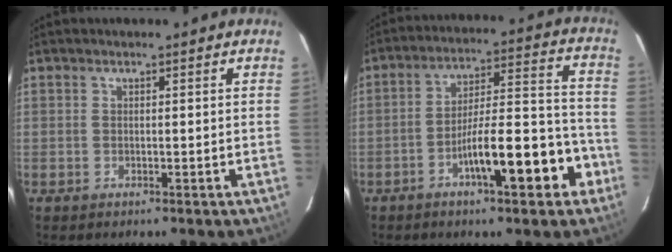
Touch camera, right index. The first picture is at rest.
{"total": 13.5, "force": [-6.2, 2.8, 11.6], "torque": [-0.182, 0.027, -0.091]}